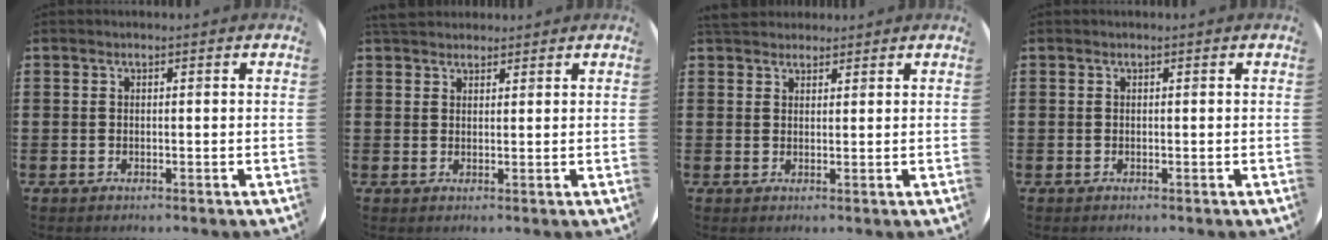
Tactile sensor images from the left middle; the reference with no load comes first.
{"total": 2.4, "force": [2.3, 0.8, 0.4], "torque": [-0.004, -0.002, 0.043]}
{"total": 2.7, "force": [2.5, 0.8, 0.2], "torque": [-0.002, -0.003, 0.048]}
{"total": 0.0}